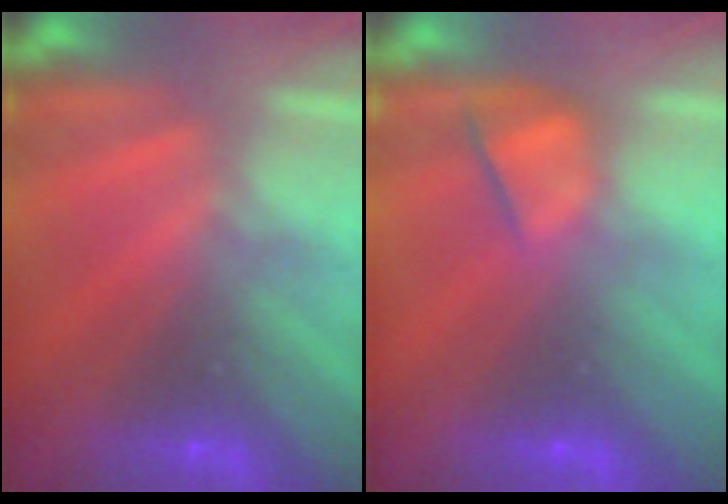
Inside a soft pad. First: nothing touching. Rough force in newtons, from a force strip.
{"total": 4.1}